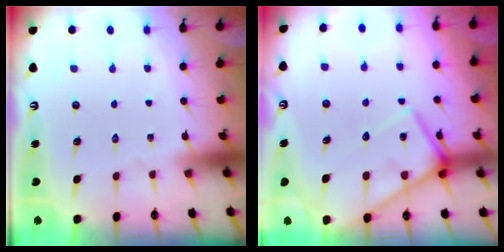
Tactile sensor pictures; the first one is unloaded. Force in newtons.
{"total": 12.4, "press": 12.3, "slide": 1.2}